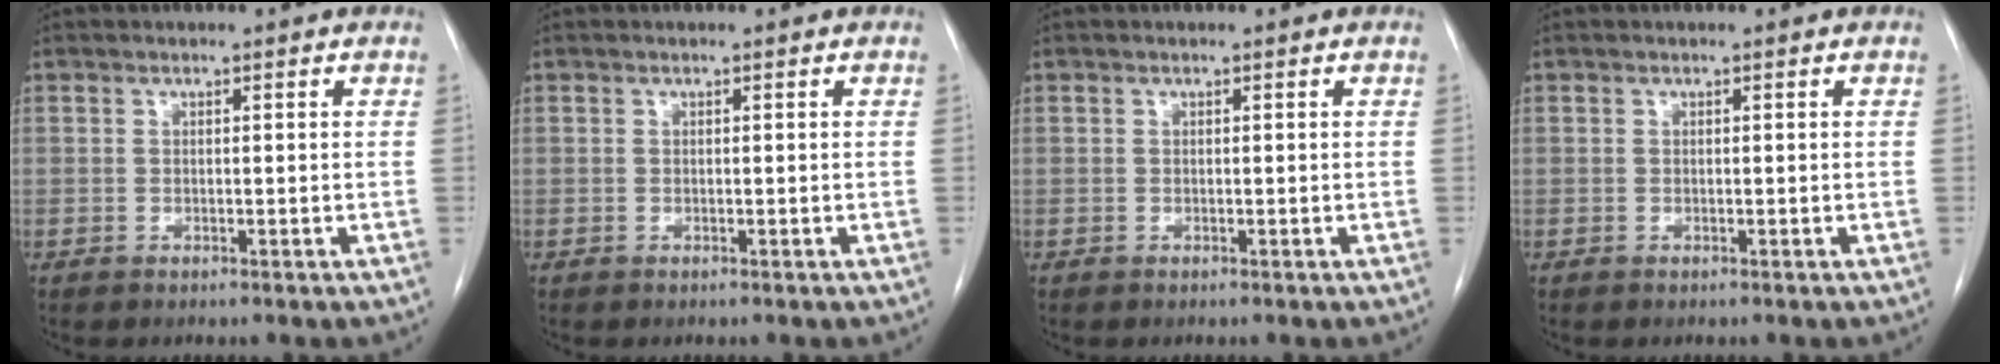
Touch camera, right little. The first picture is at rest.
{"total": 0.0}
{"total": 0.0}
{"total": 0.0}